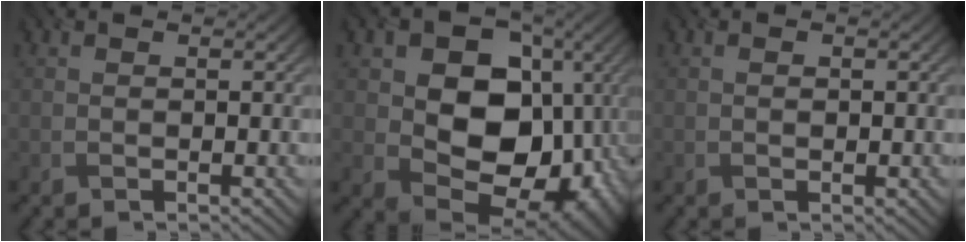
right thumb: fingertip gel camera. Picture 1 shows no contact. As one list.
[{"total": 15.0, "force": [0.4, 11.5, 9.6], "torque": [-0.134, -0.017, 0.009]}, {"total": 0.8, "force": [0.0, 0.5, 0.6], "torque": [-0.011, 0.000, 0.002]}]